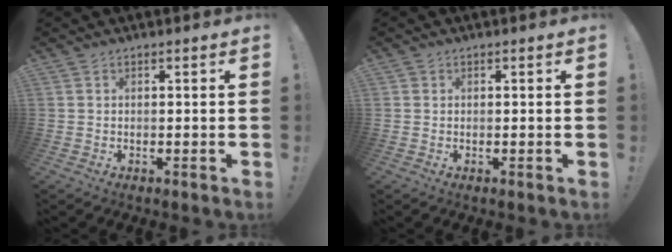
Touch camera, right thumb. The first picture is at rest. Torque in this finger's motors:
{"motor_torque": [0.32, 0.13, 0.30, -0.19, -0.06]}